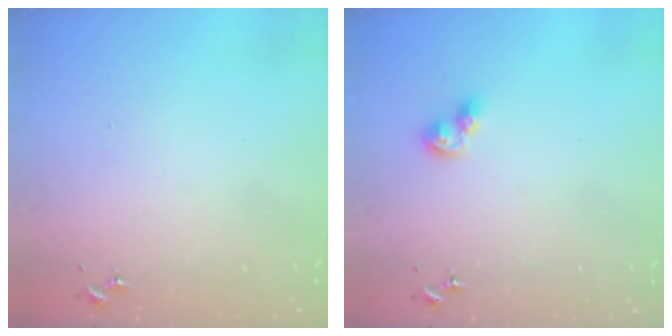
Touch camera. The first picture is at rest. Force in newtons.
{"total": 6.9, "press": 6.8, "slide": 0.9}